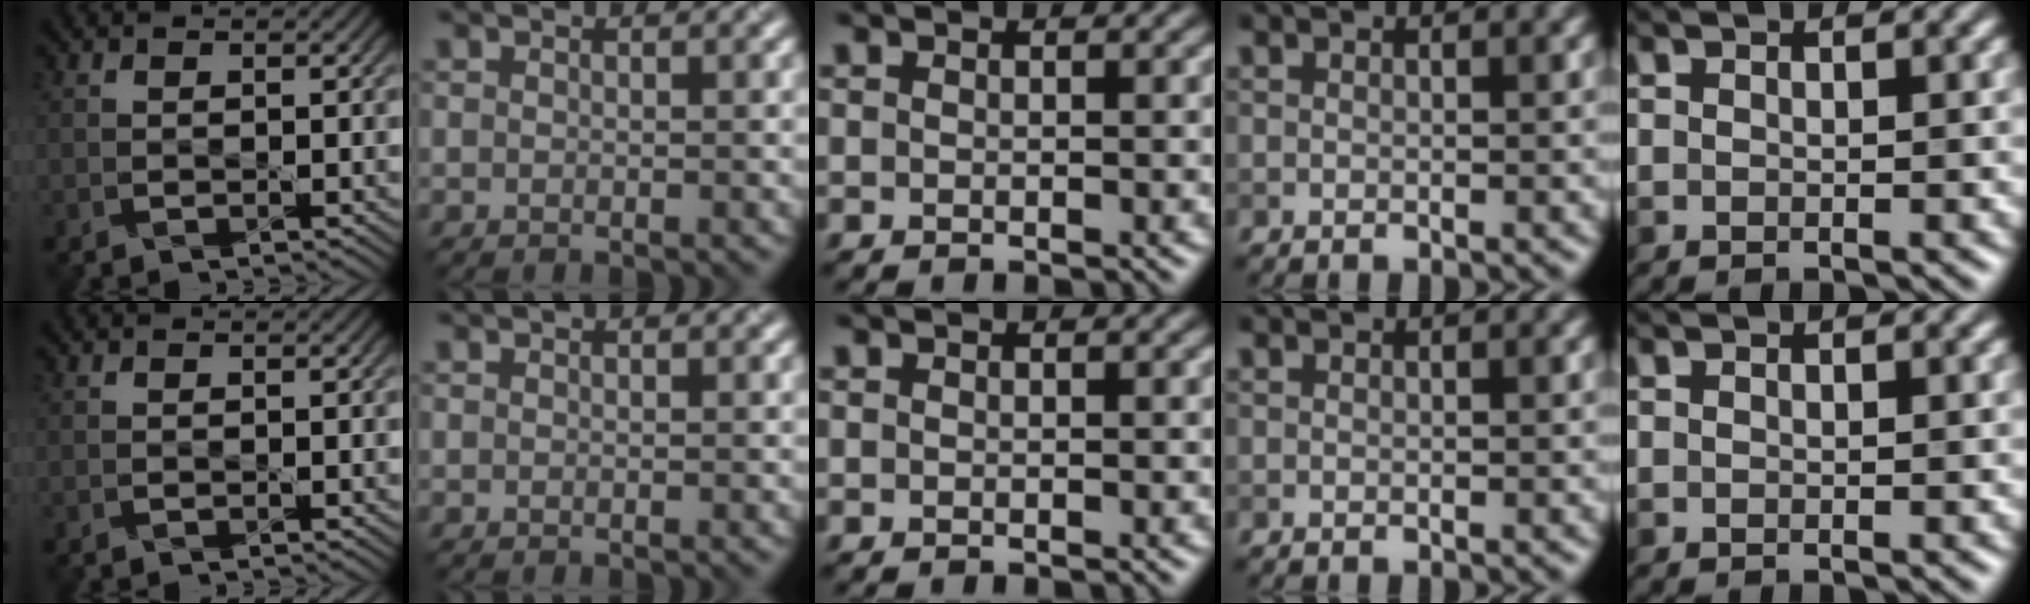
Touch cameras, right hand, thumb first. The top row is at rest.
{}